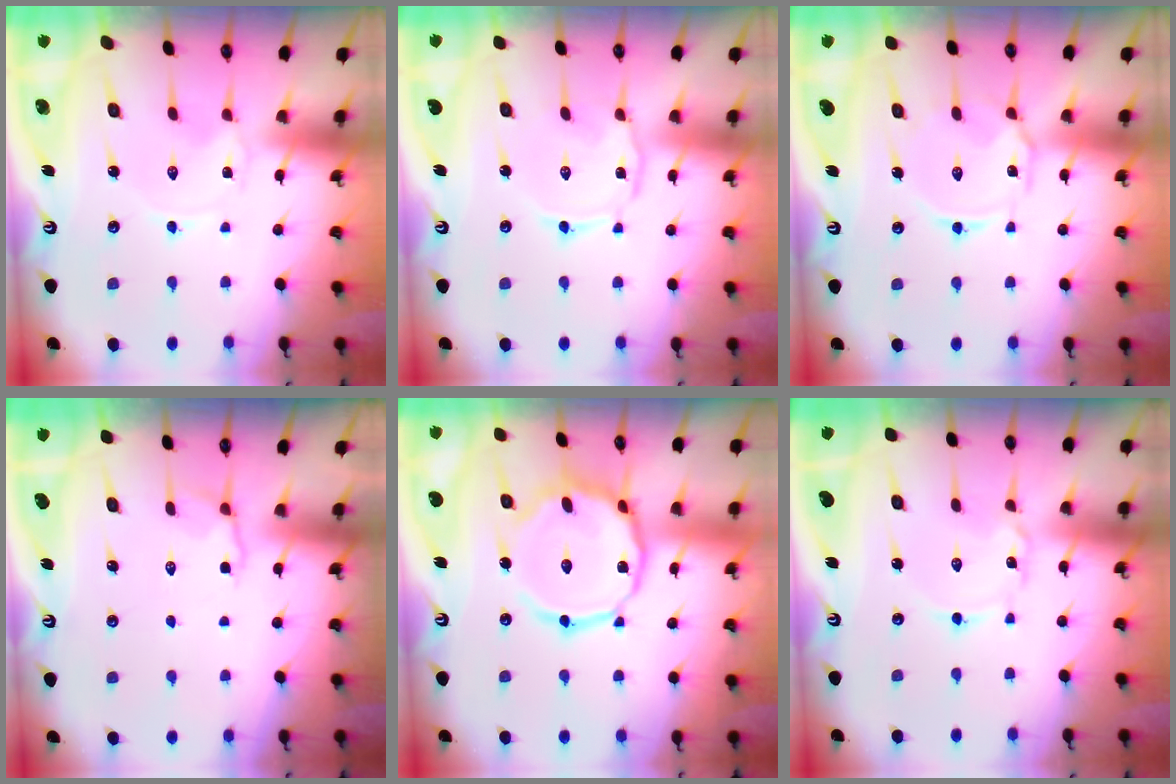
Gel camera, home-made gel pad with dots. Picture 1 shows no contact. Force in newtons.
{"total": 3.0, "press": 2.9, "slide": 0.4}
{"total": 6.9, "press": 6.9, "slide": 0.6}
{"total": 3.9, "press": 3.4, "slide": 2.0}
{"total": 16.1, "press": 16.0, "slide": 1.0}
{"total": 2.0, "press": 2.0, "slide": 0.1}